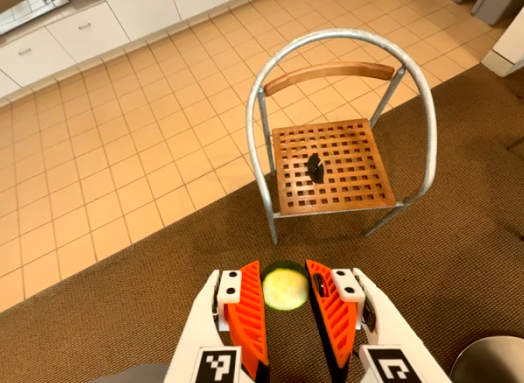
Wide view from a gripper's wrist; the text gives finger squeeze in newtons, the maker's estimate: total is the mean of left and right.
{"total": 6.9, "left": 6.8, "right": 7.0}